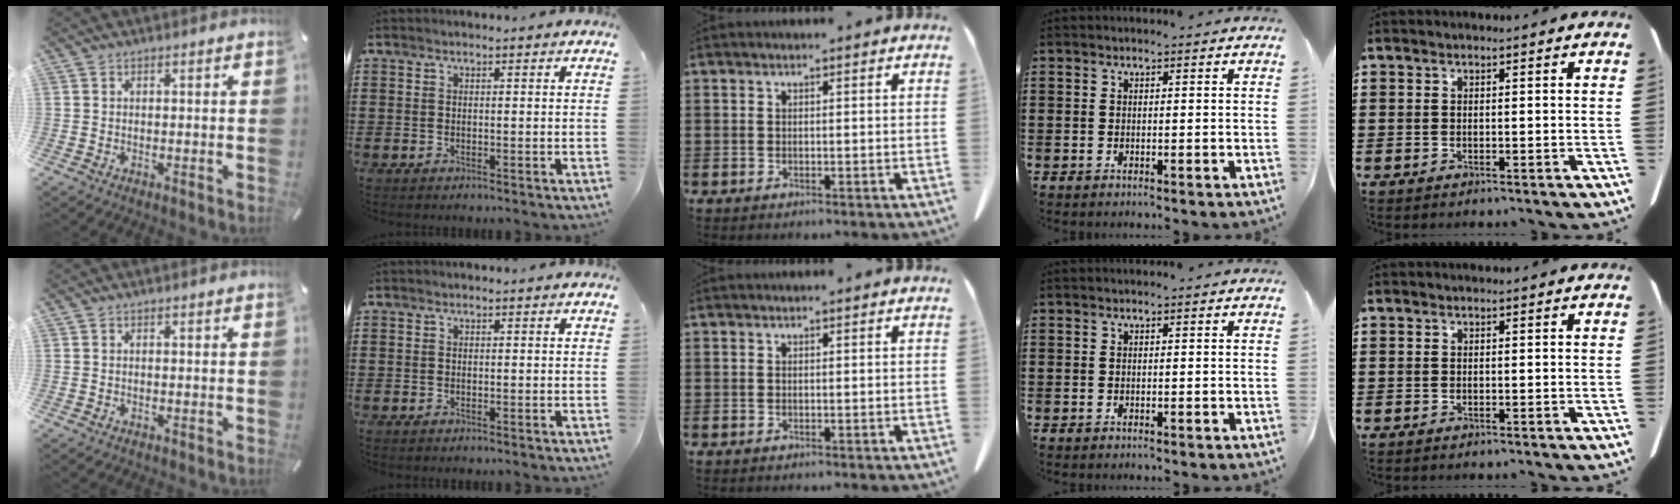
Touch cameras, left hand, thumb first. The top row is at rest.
{}